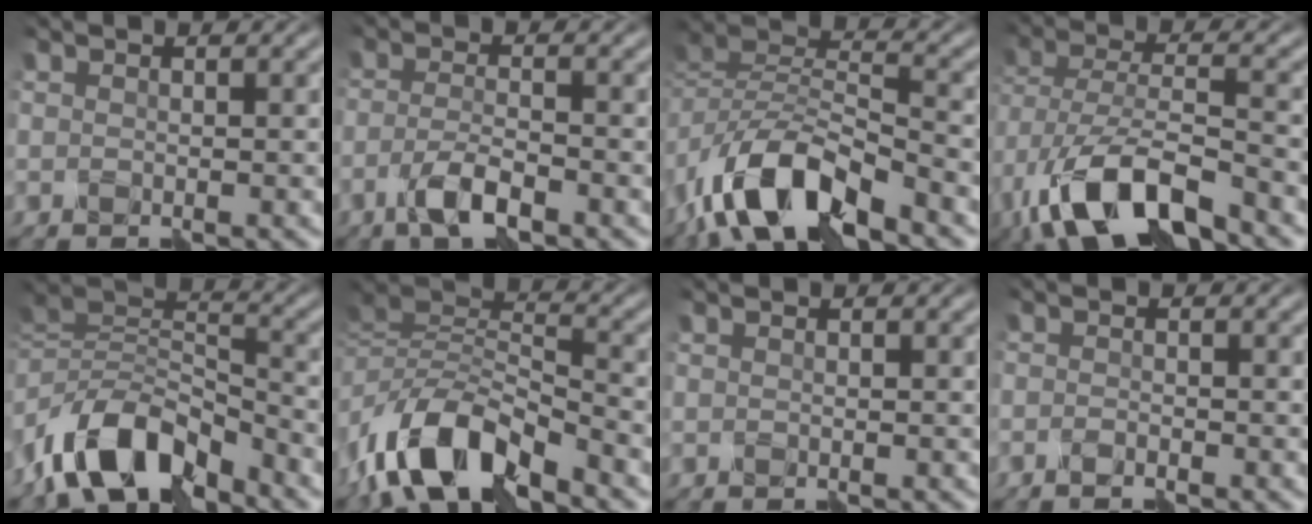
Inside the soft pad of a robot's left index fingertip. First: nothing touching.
{"total": 3.5, "force": [-2.1, 0.9, 2.7], "torque": [-0.055, 0.007, -0.040]}
{"total": 9.5, "force": [-6.0, 4.0, 6.2], "torque": [-0.111, 0.010, -0.116]}
{"total": 10.6, "force": [-6.4, 4.2, 7.4], "torque": [-0.152, -0.009, -0.115]}
{"total": 9.1, "force": [-5.9, 4.3, 5.4], "torque": [-0.085, 0.010, -0.116]}
{"total": 9.2, "force": [-5.5, 3.9, 6.2], "torque": [-0.117, 0.009, -0.111]}
{"total": 0.0}
{"total": 0.9, "force": [-0.9, 0.1, 0.4], "torque": [-0.006, 0.005, -0.012]}